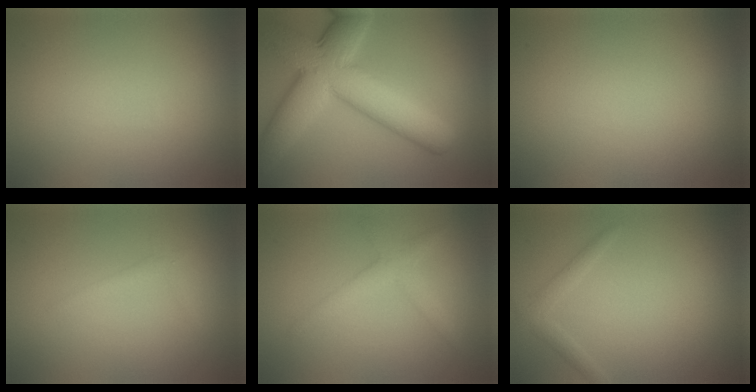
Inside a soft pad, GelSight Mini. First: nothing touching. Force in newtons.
{"total": 10.2, "press": 10.2, "slide": 0.2}
{"total": 0.0}
{"total": 0.9, "press": 0.9, "slide": 0.1}
{"total": 2.4, "press": 2.4, "slide": 0.2}
{"total": 1.4, "press": 1.4, "slide": 0.1}